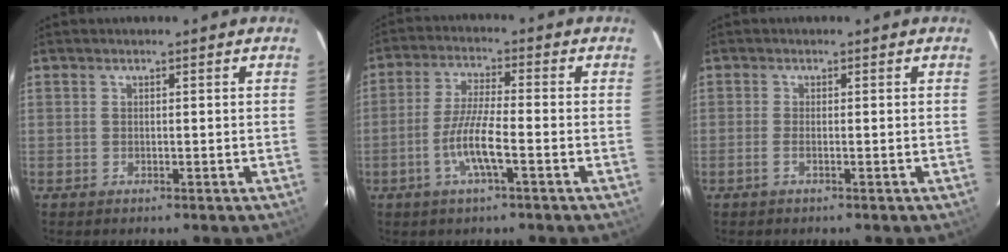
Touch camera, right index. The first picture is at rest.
{"total": 8.0, "force": [-3.1, 0.8, 7.3], "torque": [-0.150, -0.003, -0.060]}
{"total": 1.4, "force": [-0.6, 0.0, 1.2], "torque": [-0.026, -0.001, -0.014]}